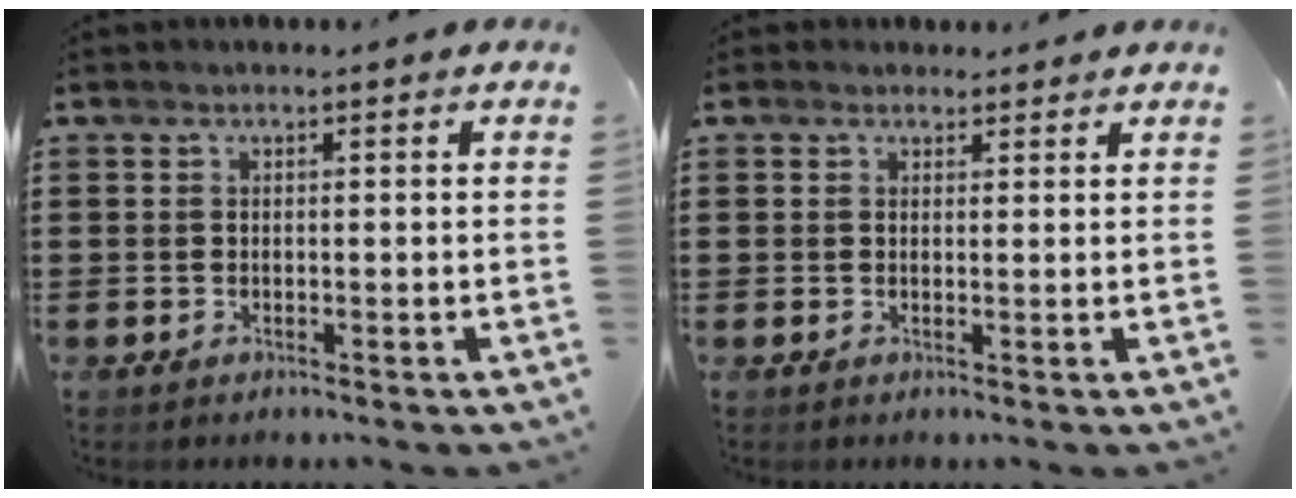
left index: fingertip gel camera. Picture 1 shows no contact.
{"total": 1.7, "force": [1.3, 1.1, 0.0], "torque": [-0.005, 0.006, 0.026]}